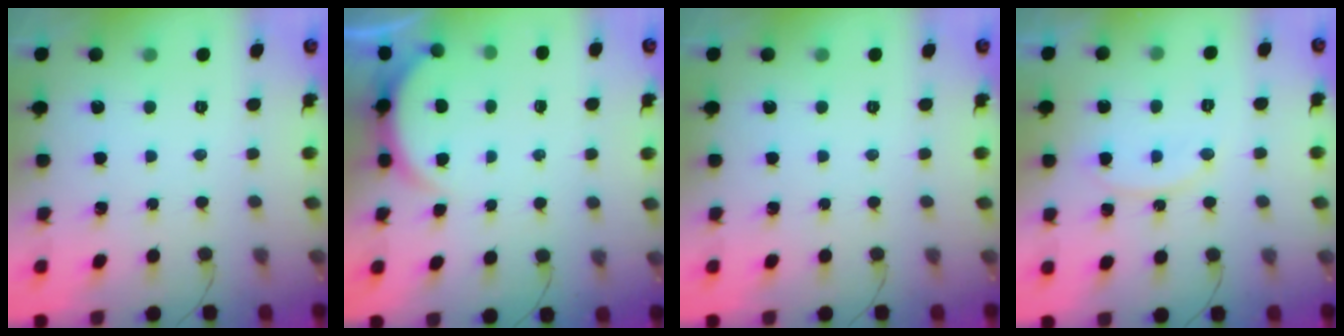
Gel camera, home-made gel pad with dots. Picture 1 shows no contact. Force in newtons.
{"total": 3.0, "press": 2.9, "slide": 0.6}
{"total": 0.0}
{"total": 9.1, "press": 9.1, "slide": 0.1}